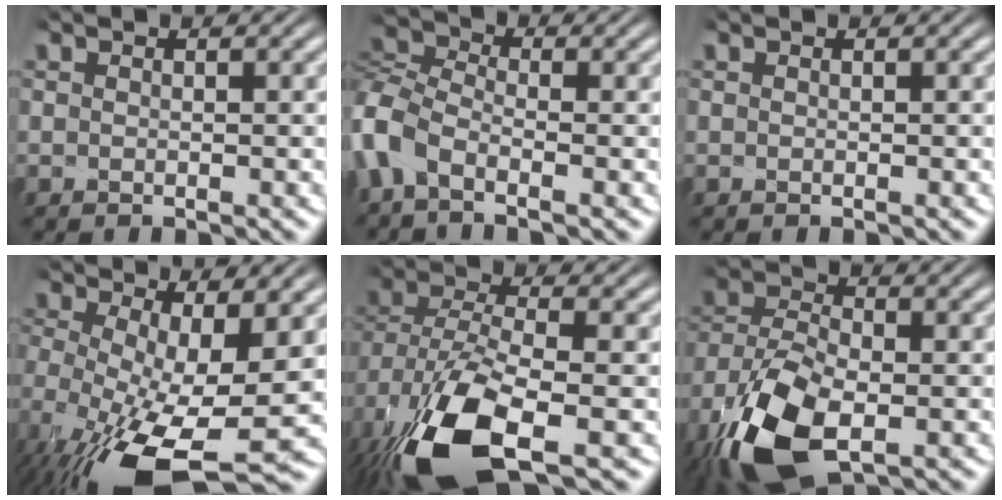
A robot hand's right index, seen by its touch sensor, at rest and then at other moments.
{"total": 6.0, "force": [-1.6, 4.8, 3.1], "torque": [-0.089, -0.008, -0.041]}
{"total": 0.0}
{"total": 8.7, "force": [-3.4, 4.6, 6.5], "torque": [-0.146, -0.049, -0.033]}
{"total": 9.2, "force": [-3.4, 4.9, 7.0], "torque": [-0.170, -0.035, -0.038]}
{"total": 9.4, "force": [-3.6, 6.0, 6.3], "torque": [-0.146, -0.028, -0.046]}